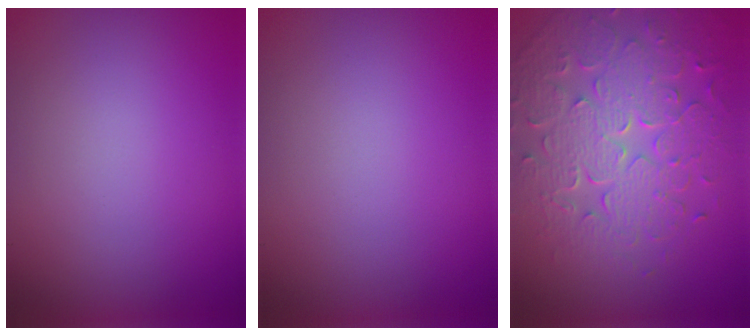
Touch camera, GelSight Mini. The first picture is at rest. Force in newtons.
{"total": 0.0}
{"total": 7.8, "press": 5.6, "slide": 5.4}